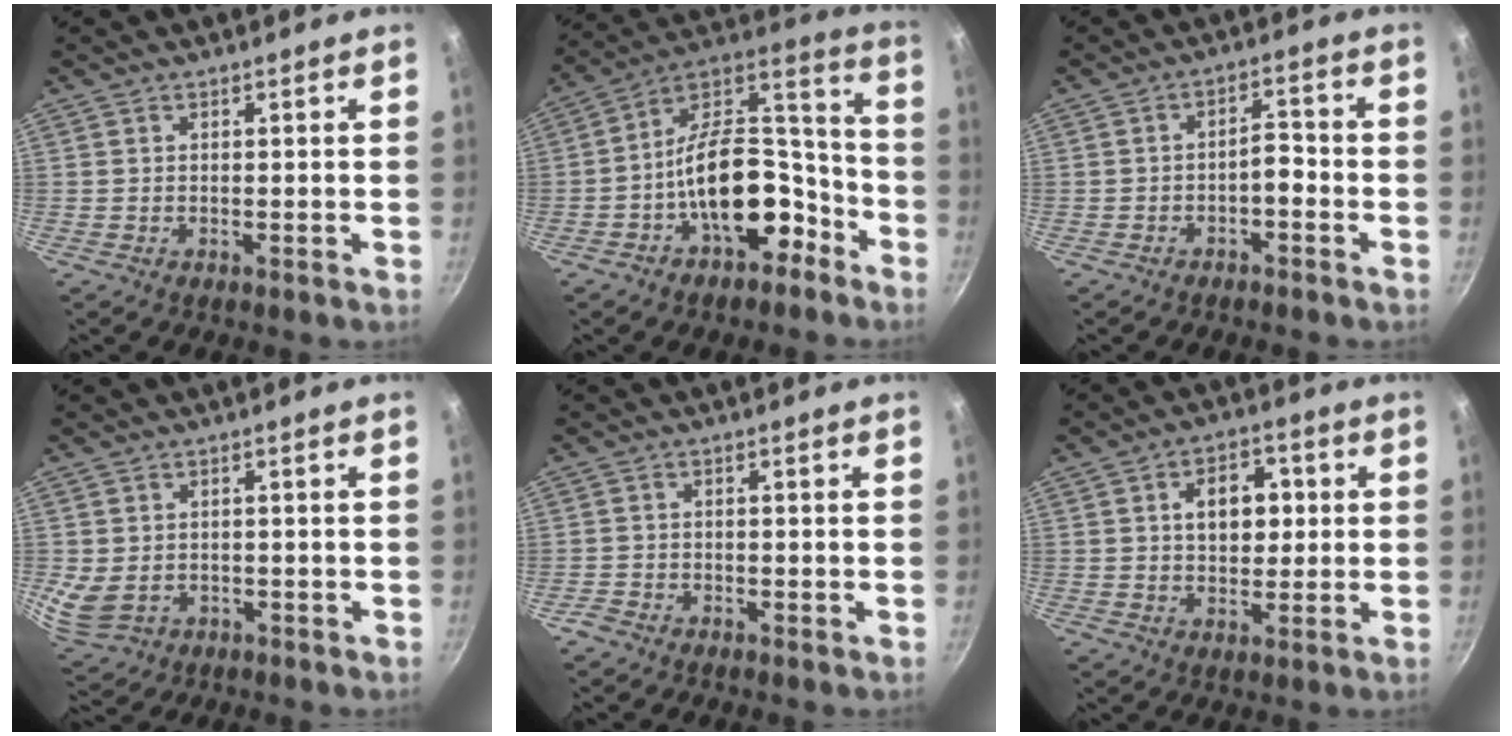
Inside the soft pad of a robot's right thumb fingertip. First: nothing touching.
{"total": 18.7, "force": [-7.4, 10.6, 13.5], "torque": [-0.161, 0.094, -0.117]}
{"total": 3.6, "force": [-1.8, 1.6, 2.7], "torque": [-0.031, 0.030, -0.027]}
{"total": 6.3, "force": [-0.7, 5.0, 3.9], "torque": [-0.073, -0.005, 0.001]}
{"total": 1.6, "force": [-1.3, 0.9, 0.4], "torque": [-0.014, 0.009, -0.026]}
{"total": 9.0, "force": [1.6, 6.1, 6.4], "torque": [-0.062, 0.008, 0.021]}